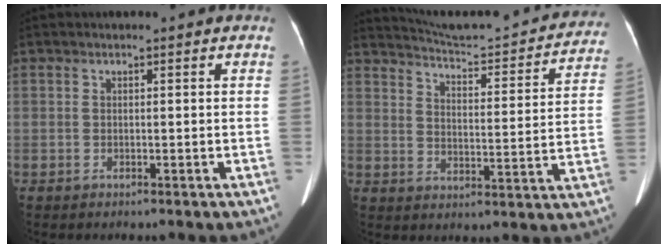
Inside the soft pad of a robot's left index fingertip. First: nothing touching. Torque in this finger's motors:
{"motor_torque": [0.02, -0.42, -0.18, -0.03]}